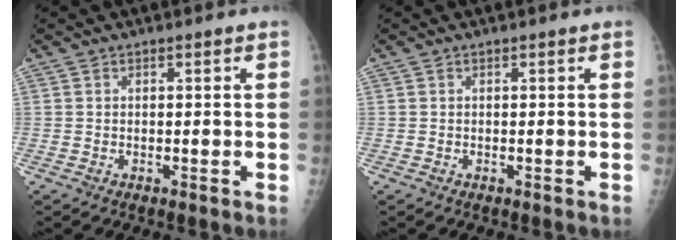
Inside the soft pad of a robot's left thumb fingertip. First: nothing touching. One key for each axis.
{"total": 0.0}